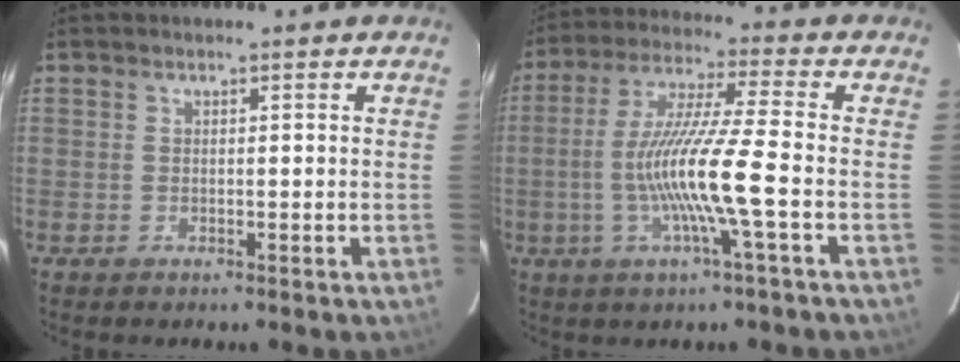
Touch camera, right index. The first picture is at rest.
{"total": 13.2, "force": [-3.3, -1.0, 12.8], "torque": [-0.249, -0.004, -0.063]}